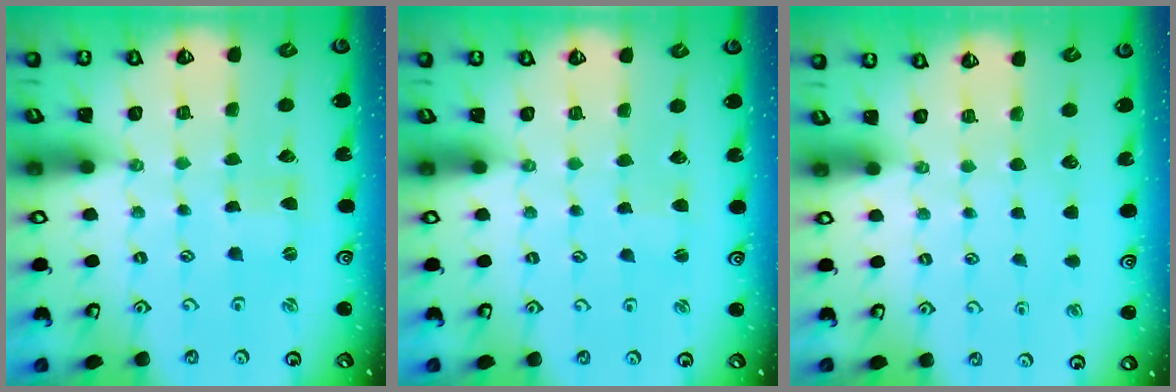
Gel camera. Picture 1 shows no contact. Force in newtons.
{"total": 1.6, "press": 1.6, "slide": 0.2}
{"total": 0.0}